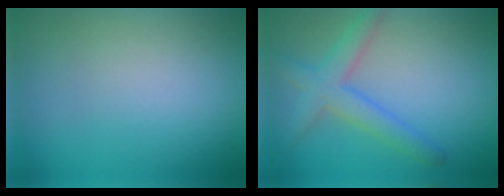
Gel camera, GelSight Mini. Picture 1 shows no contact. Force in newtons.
{"total": 3.6, "press": 3.6, "slide": 0.1}